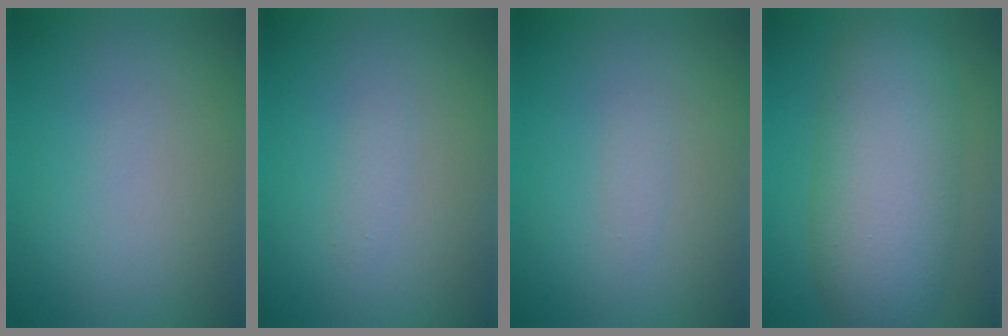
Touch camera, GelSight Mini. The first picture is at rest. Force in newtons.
{"total": 0.8, "press": 0.8, "slide": 0.0}
{"total": 0.7, "press": 0.7, "slide": 0.0}
{"total": 9.5, "press": 9.5, "slide": 0.3}